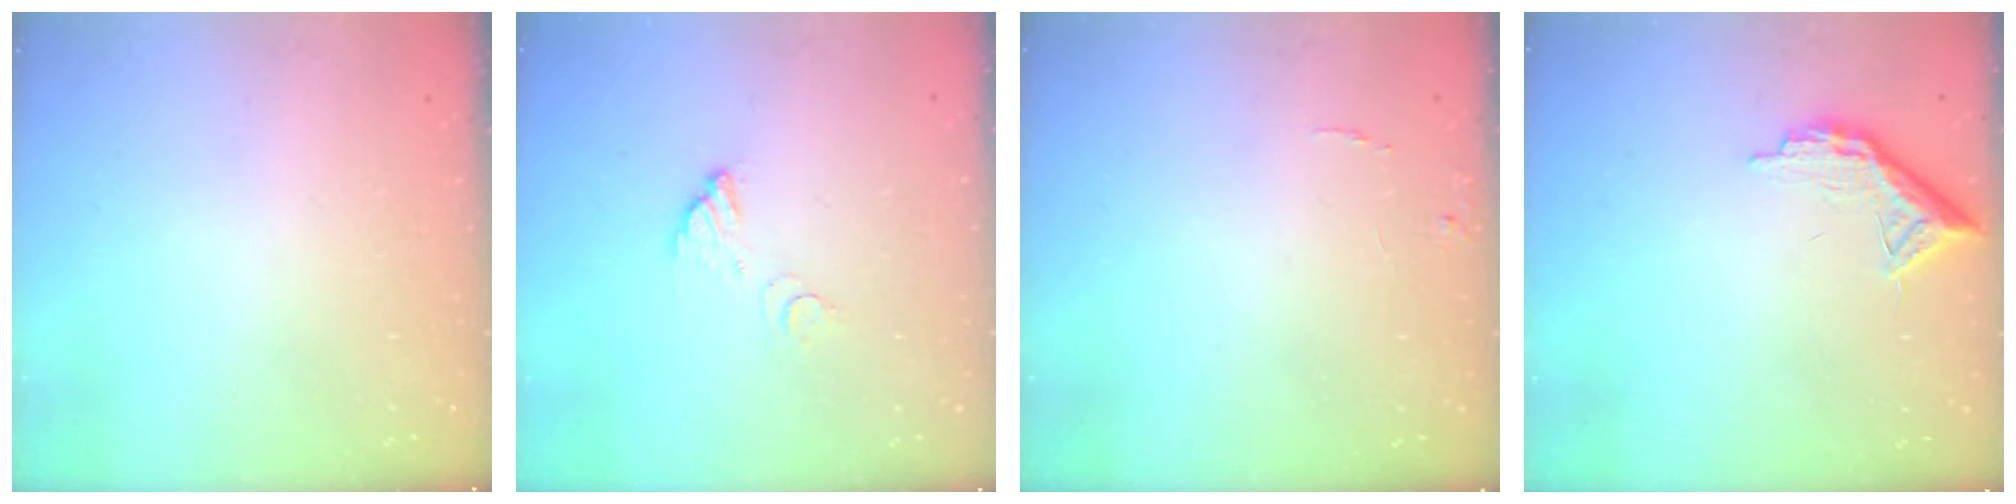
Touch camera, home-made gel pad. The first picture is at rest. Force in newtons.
{"total": 3.6, "press": 3.6, "slide": 0.2}
{"total": 5.6, "press": 5.6, "slide": 0.4}
{"total": 10.3, "press": 10.3, "slide": 0.6}